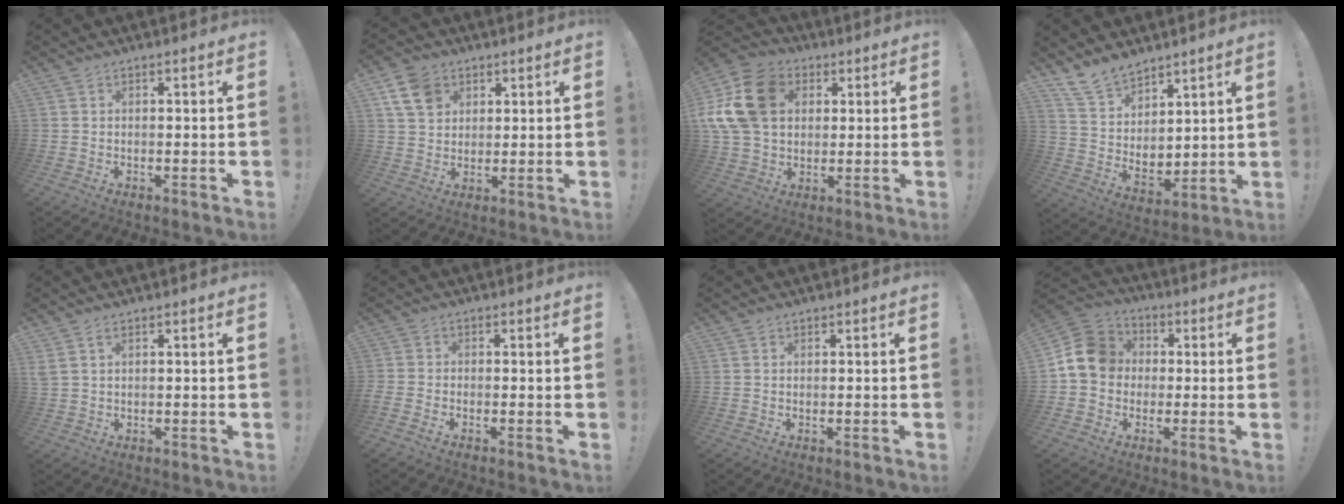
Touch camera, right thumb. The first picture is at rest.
{"total": 10.3, "force": [4.9, 7.7, 4.9], "torque": [-0.081, -0.011, 0.100]}
{"total": 19.5, "force": [4.7, 15.0, 11.6], "torque": [-0.210, -0.005, 0.094]}
{"total": 11.9, "force": [9.8, 6.1, 3.1], "torque": [-0.070, -0.073, 0.194]}
{"total": 2.2, "force": [1.2, 0.9, 1.7], "torque": [-0.040, 0.003, 0.024]}
{"total": 1.5, "force": [-1.1, 0.6, 0.9], "torque": [-0.027, 0.003, -0.019]}
{"total": 0.5, "force": [0.4, 0.3, 0.1], "torque": [-0.001, 0.000, 0.009]}
{"total": 13.2, "force": [1.2, 11.4, 6.7], "torque": [-0.104, 0.017, 0.029]}